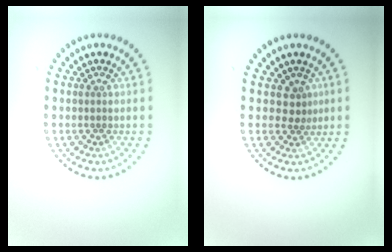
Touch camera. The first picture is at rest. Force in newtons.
{"total": 1.5, "press": 1.0, "slide": 1.1}